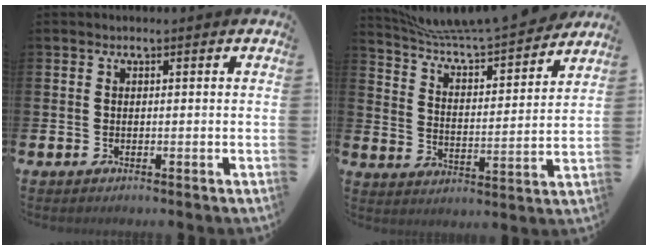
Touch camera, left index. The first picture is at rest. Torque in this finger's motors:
{"motor_torque": [0.37, -0.68, 0.55, 0.06]}